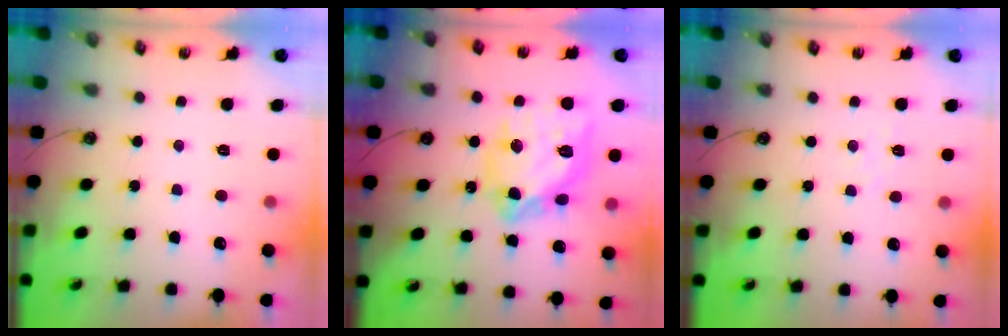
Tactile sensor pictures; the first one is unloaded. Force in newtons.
{"total": 19.6, "press": 19.5, "slide": 1.9}
{"total": 4.2, "press": 4.2, "slide": 0.5}